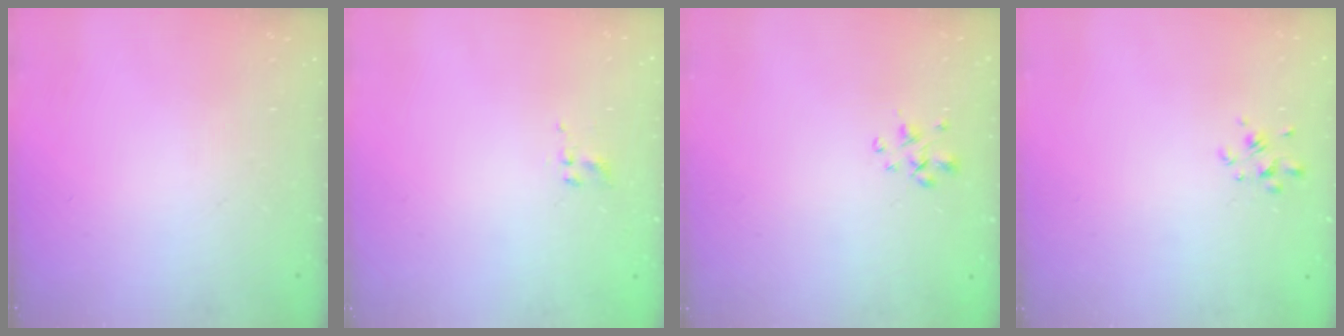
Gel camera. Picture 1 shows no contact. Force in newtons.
{"total": 1.8, "press": 1.5, "slide": 0.9}
{"total": 1.9, "press": 1.7, "slide": 0.8}
{"total": 2.2, "press": 2.0, "slide": 1.0}